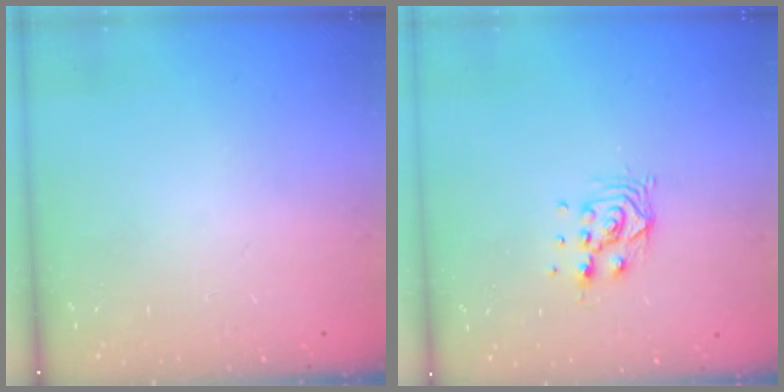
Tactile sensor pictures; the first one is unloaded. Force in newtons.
{"total": 7.2, "press": 7.2, "slide": 0.6}